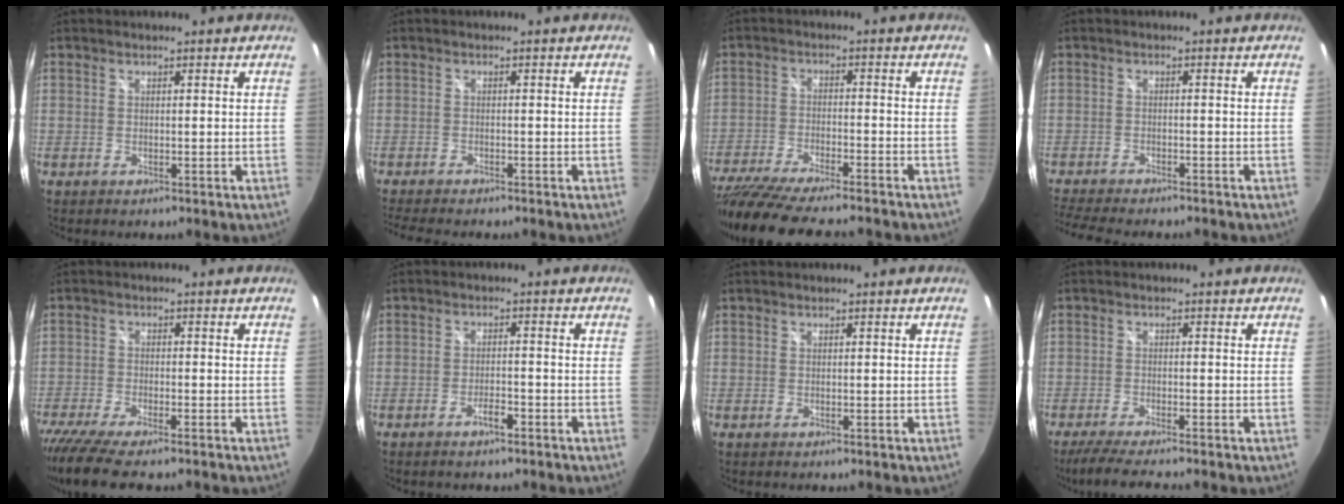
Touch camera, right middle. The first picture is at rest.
{"total": 6.5, "force": [-5.7, 1.0, 3.0], "torque": [-0.067, -0.022, -0.093]}
{"total": 18.9, "force": [-16.1, 3.0, 9.5], "torque": [-0.195, -0.047, -0.264]}
{"total": 9.6, "force": [-8.6, 1.6, 4.0], "torque": [-0.103, -0.023, -0.142]}
{"total": 9.8, "force": [-8.1, 1.3, 5.3], "torque": [-0.129, -0.043, -0.143]}
{"total": 2.7, "force": [-2.1, 0.8, 1.5], "torque": [-0.036, 0.002, -0.035]}
{"total": 0.0}
{"total": 6.3, "force": [-5.4, -0.4, 3.2], "torque": [-0.077, -0.019, -0.093]}